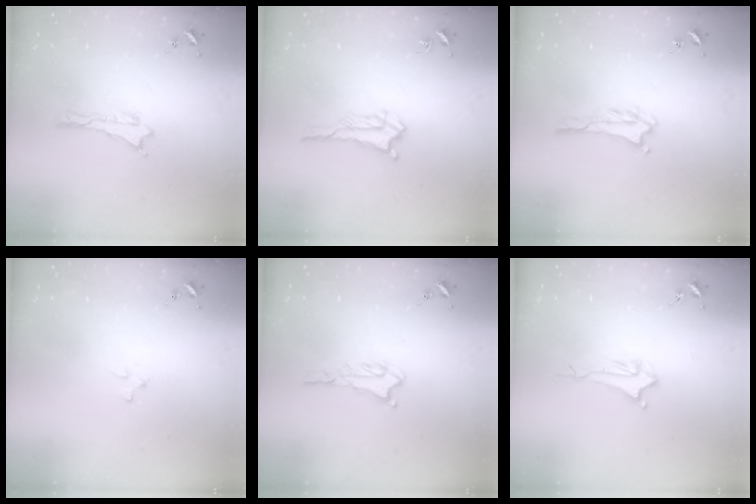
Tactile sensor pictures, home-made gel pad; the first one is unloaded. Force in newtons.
{"total": 2.3, "press": 2.2, "slide": 0.2}
{"total": 2.1, "press": 2.1, "slide": 0.3}
{"total": 2.0, "press": 2.0, "slide": 0.2}
{"total": 1.8, "press": 1.8, "slide": 0.2}
{"total": 2.0, "press": 2.0, "slide": 0.4}